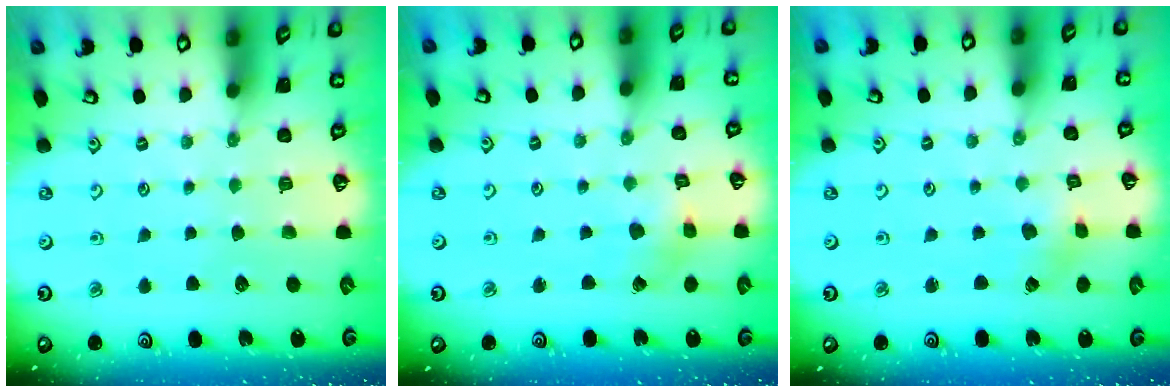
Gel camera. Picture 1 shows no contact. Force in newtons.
{"total": 2.8, "press": 2.8, "slide": 0.1}
{"total": 1.4, "press": 1.4, "slide": 0.2}